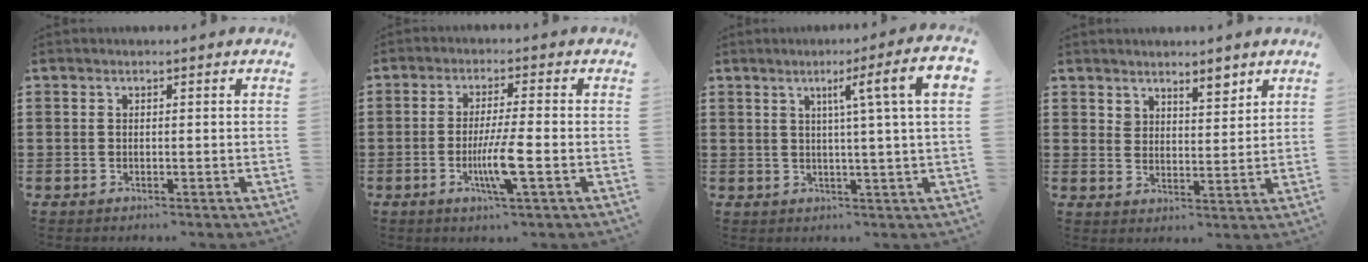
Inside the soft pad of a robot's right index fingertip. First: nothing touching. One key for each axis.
{"total": 6.6, "fx": -2.0, "fy": 0.3, "fz": 6.3, "tx": -0.125, "ty": -0.019, "tz": -0.040}
{"total": 7.9, "fx": 2.2, "fy": -0.5, "fz": 7.6, "tx": -0.130, "ty": -0.006, "tz": 0.028}
{"total": 4.3, "fx": 3.8, "fy": 1.7, "fz": 1.0, "tx": -0.022, "ty": -0.005, "tz": 0.071}